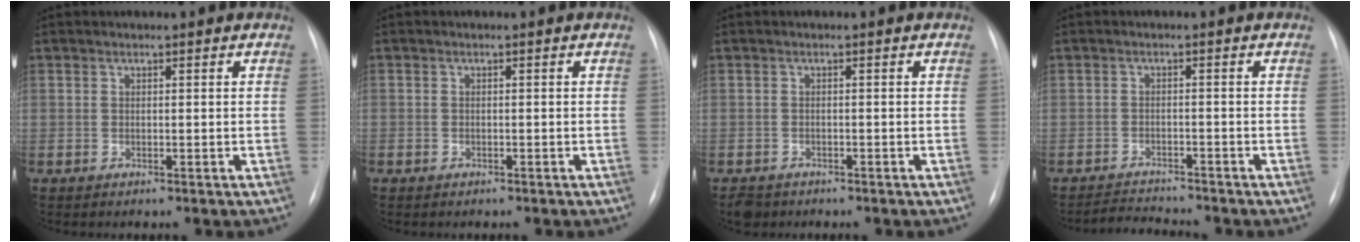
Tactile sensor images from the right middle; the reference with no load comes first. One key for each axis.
{"total": 0.9, "fx": -0.6, "fy": 0.6, "fz": 0.1, "tx": -0.008, "ty": 0.003, "tz": -0.010}
{"total": 2.6, "fx": -2.0, "fy": 1.6, "fz": 0.4, "tx": -0.010, "ty": 0.000, "tz": -0.030}
{"total": 3.9, "fx": -3.9, "fy": -0.2, "fz": 0.2, "tx": -0.008, "ty": -0.015, "tz": -0.064}